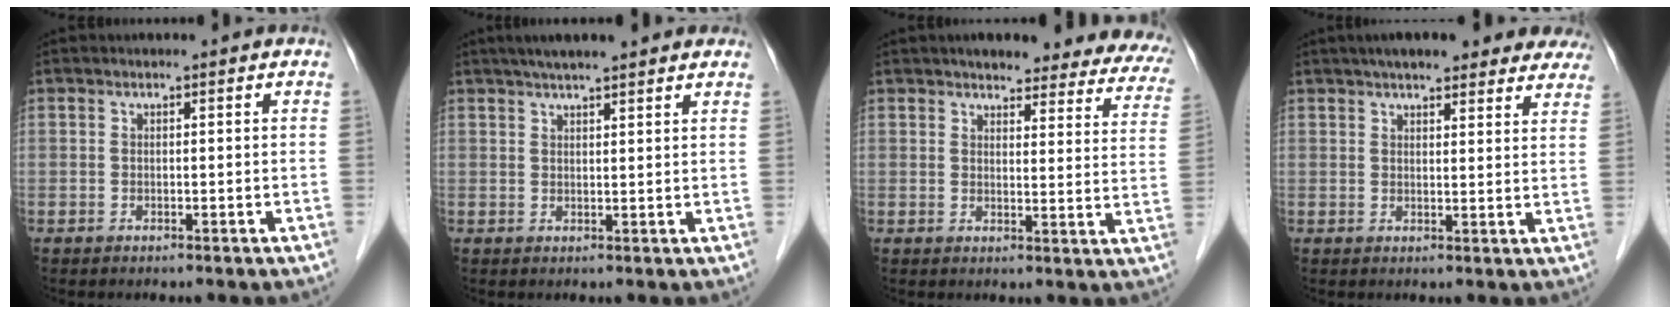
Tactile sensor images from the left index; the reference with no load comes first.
{"total": 9.6, "force": [7.9, 1.3, 5.3], "torque": [-0.067, 0.032, 0.105]}
{"total": 20.6, "force": [18.5, 5.1, 7.5], "torque": [-0.058, -0.032, 0.192]}
{"total": 15.9, "force": [13.5, 4.0, 7.4], "torque": [-0.078, 0.026, 0.162]}